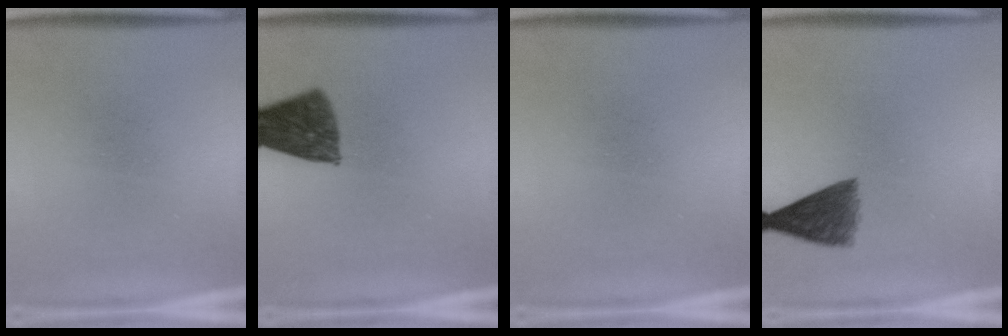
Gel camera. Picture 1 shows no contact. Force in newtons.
{"total": 9.7}
{"total": 0.0}
{"total": 6.0}